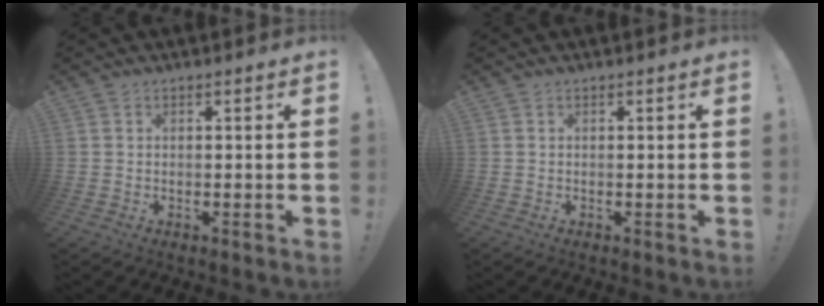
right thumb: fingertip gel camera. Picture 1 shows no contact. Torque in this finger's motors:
{"motor_torque": [-0.04, 0.04, 0.00, 0.00, 0.00]}